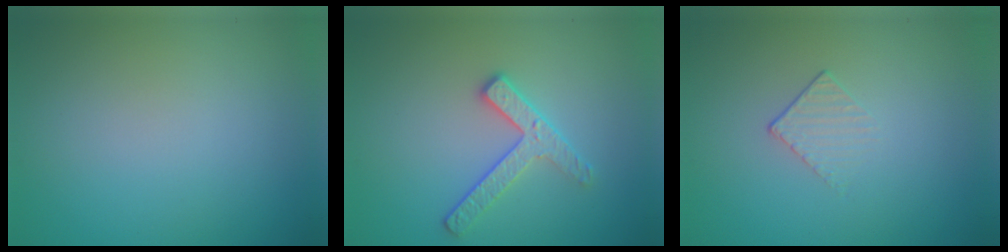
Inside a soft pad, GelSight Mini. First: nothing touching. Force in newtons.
{"total": 2.6, "press": 2.4, "slide": 0.9}
{"total": 1.2, "press": 0.5, "slide": 1.1}